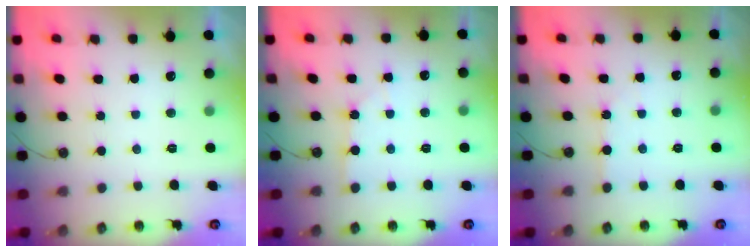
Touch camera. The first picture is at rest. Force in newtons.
{"total": 1.6, "press": 1.6, "slide": 0.3}
{"total": 2.9, "press": 2.9, "slide": 0.5}